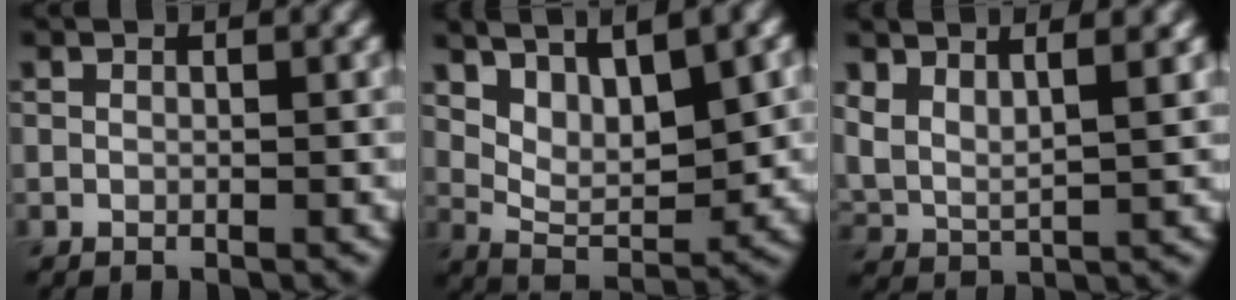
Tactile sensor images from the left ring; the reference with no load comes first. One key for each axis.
{"total": 6.1, "fx": 3.3, "fy": 2.2, "fz": 4.7, "tx": -0.082, "ty": -0.007, "tz": 0.065}
{"total": 3.9, "fx": 2.7, "fy": 1.4, "fz": 2.5, "tx": -0.046, "ty": 0.001, "tz": 0.053}